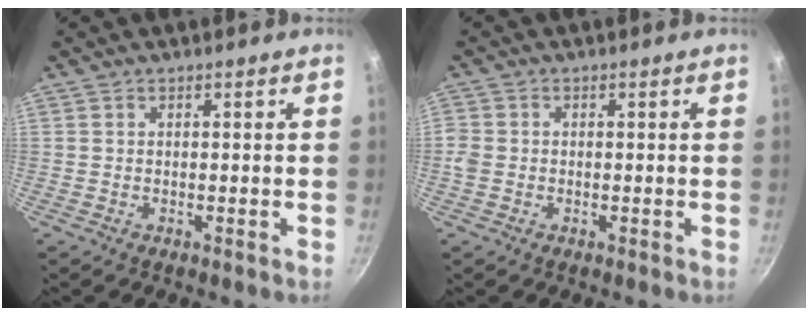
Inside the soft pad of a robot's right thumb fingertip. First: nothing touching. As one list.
[{"total": 2.5, "force": [-0.6, 2.2, 1.2], "torque": [-0.019, 0.007, -0.013]}]